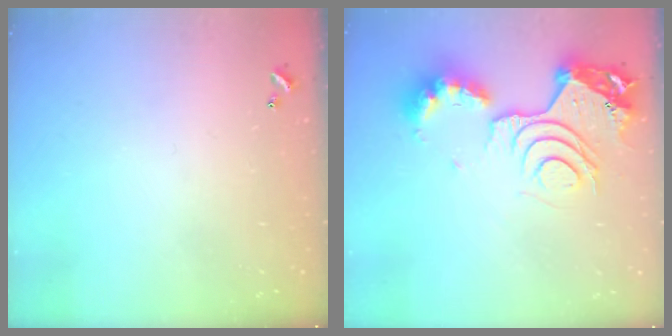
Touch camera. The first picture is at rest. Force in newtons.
{"total": 15.4, "press": 15.3, "slide": 1.6}